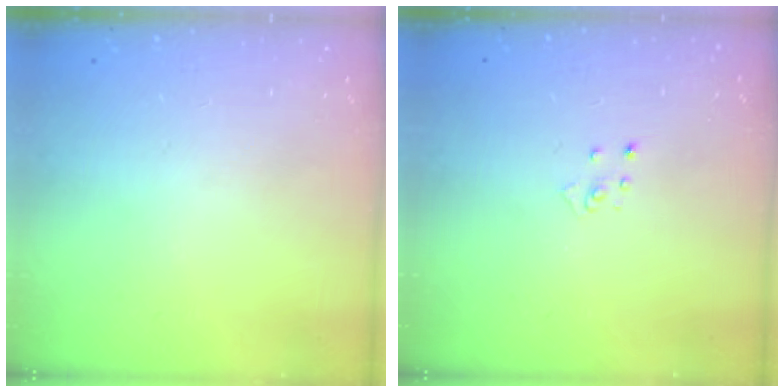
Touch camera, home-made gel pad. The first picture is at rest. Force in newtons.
{"total": 2.8, "press": 2.8, "slide": 0.3}